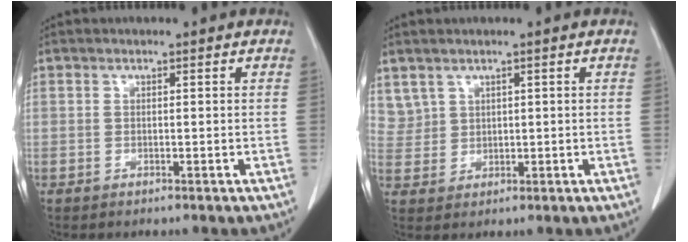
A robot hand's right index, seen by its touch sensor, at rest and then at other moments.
{"total": 3.3, "force": [2.0, 2.6, 0.1], "torque": [0.003, 0.008, 0.049]}